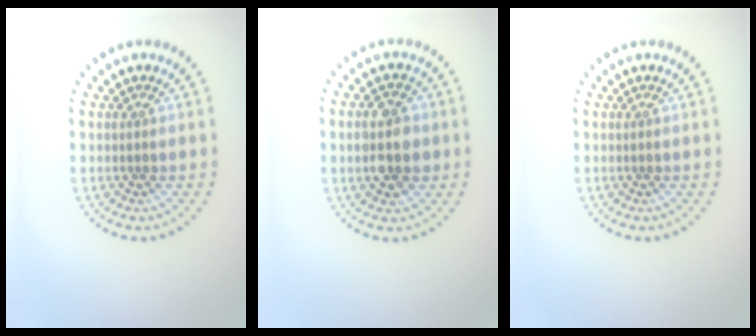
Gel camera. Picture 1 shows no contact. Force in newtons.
{"total": 4.5, "press": 4.5, "slide": 0.1}
{"total": 0.0}